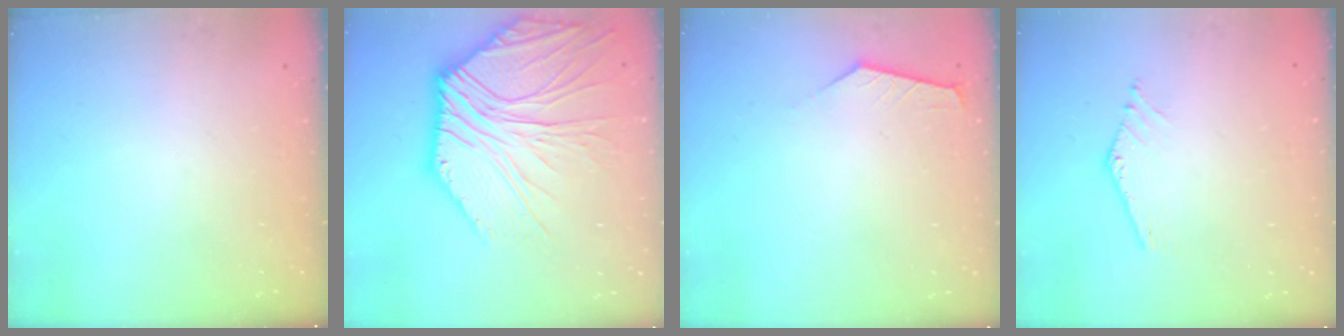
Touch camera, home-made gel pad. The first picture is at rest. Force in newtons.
{"total": 16.2, "press": 16.2, "slide": 1.6}
{"total": 2.5, "press": 2.4, "slide": 0.4}
{"total": 1.6, "press": 1.6, "slide": 0.0}